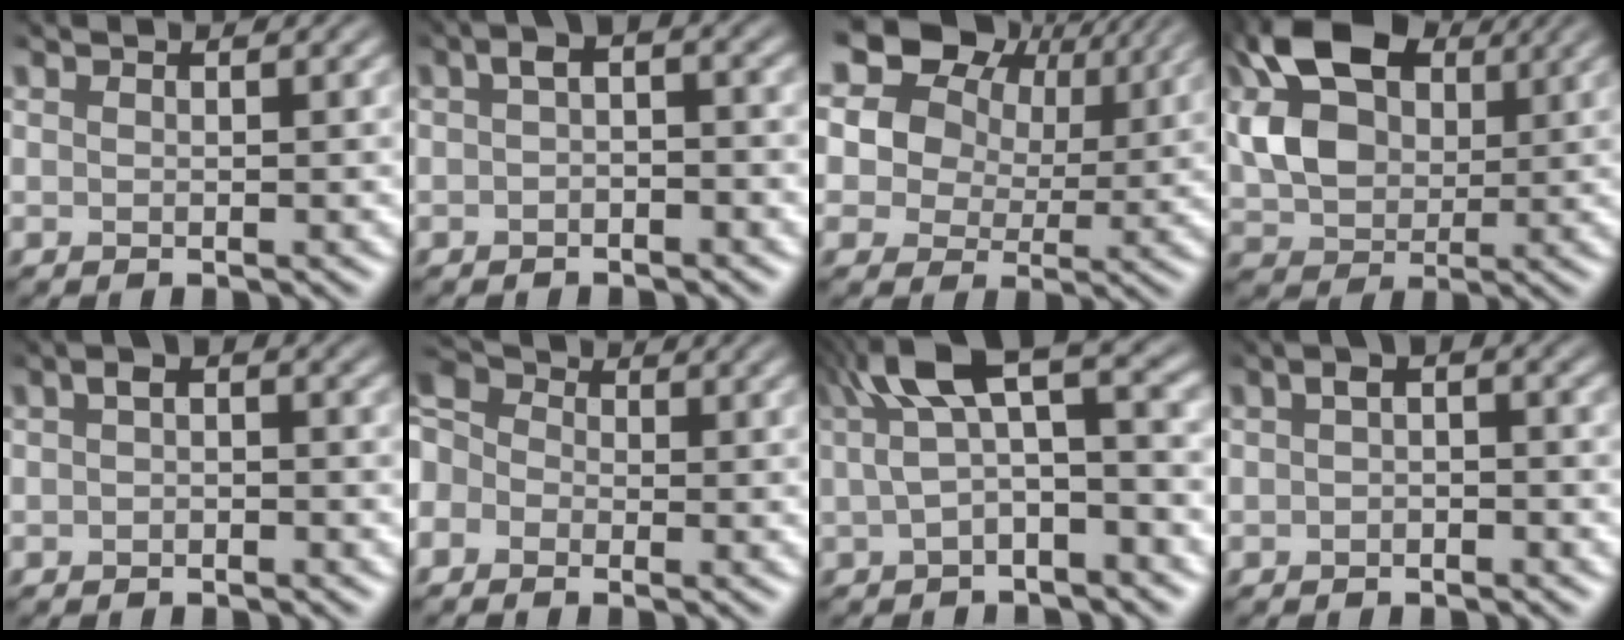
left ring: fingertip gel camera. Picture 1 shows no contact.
{"total": 2.8, "force": [-0.4, 1.5, 2.2], "torque": [-0.044, 0.008, -0.007]}
{"total": 17.3, "force": [8.7, 12.1, 8.9], "torque": [-0.201, 0.039, 0.171]}
{"total": 11.0, "force": [3.4, 7.1, 7.7], "torque": [-0.174, 0.012, 0.067]}
{"total": 2.0, "force": [-0.5, 1.2, 1.5], "torque": [-0.031, 0.006, -0.006]}
{"total": 5.4, "force": [-1.6, 4.6, 2.3], "torque": [-0.068, 0.018, -0.044]}
{"total": 7.1, "force": [1.5, 2.9, 6.3], "torque": [-0.118, 0.019, 0.021]}
{"total": 2.4, "force": [-0.5, 1.4, 1.9], "torque": [-0.037, 0.008, -0.008]}